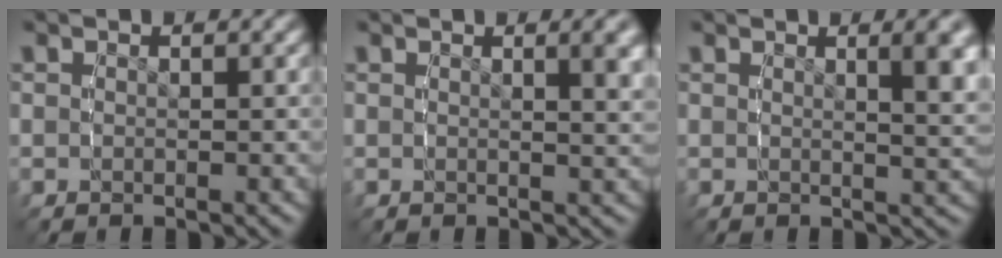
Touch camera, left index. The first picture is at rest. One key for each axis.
{"total": 1.9, "fx": 0.9, "fy": -0.3, "fz": 1.7, "tx": -0.021, "ty": -0.005, "tz": 0.017}
{"total": 3.1, "fx": 1.3, "fy": 0.0, "fz": 2.8, "tx": -0.034, "ty": -0.006, "tz": 0.025}